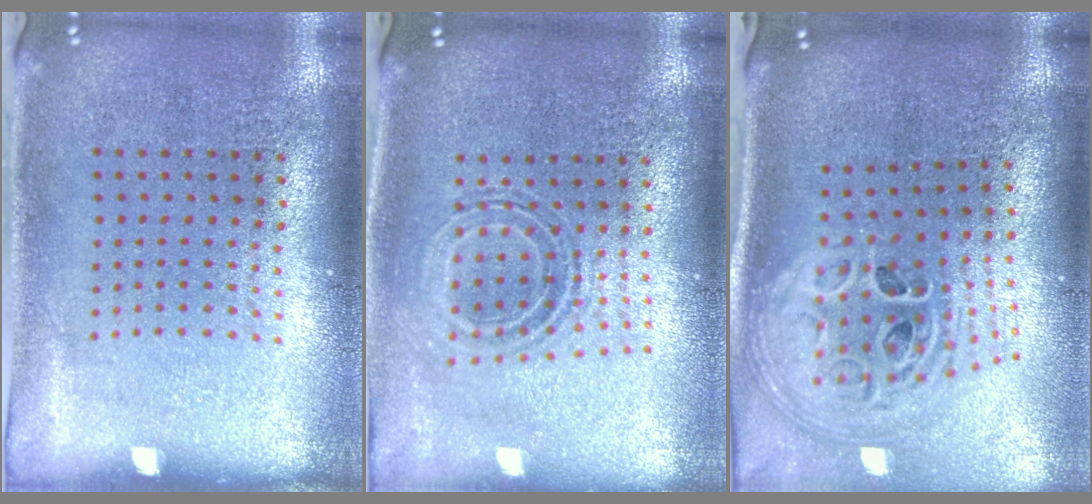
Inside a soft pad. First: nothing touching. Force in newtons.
{"total": 0.8, "press": 0.8, "slide": 0.3}
{"total": 2.9, "press": 2.0, "slide": 2.1}